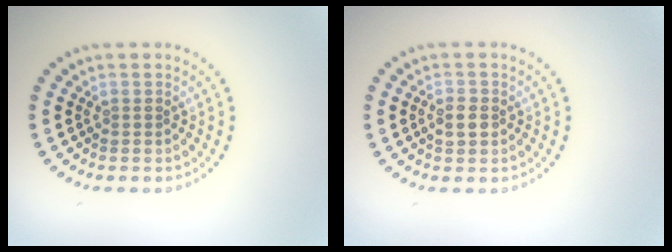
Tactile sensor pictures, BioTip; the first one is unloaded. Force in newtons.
{"total": 1.6, "press": 1.6, "slide": 0.0}